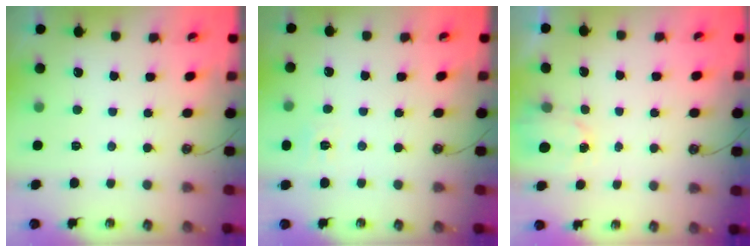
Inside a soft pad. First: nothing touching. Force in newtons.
{"total": 5.7, "press": 5.7, "slide": 0.7}
{"total": 1.5, "press": 1.5, "slide": 0.3}